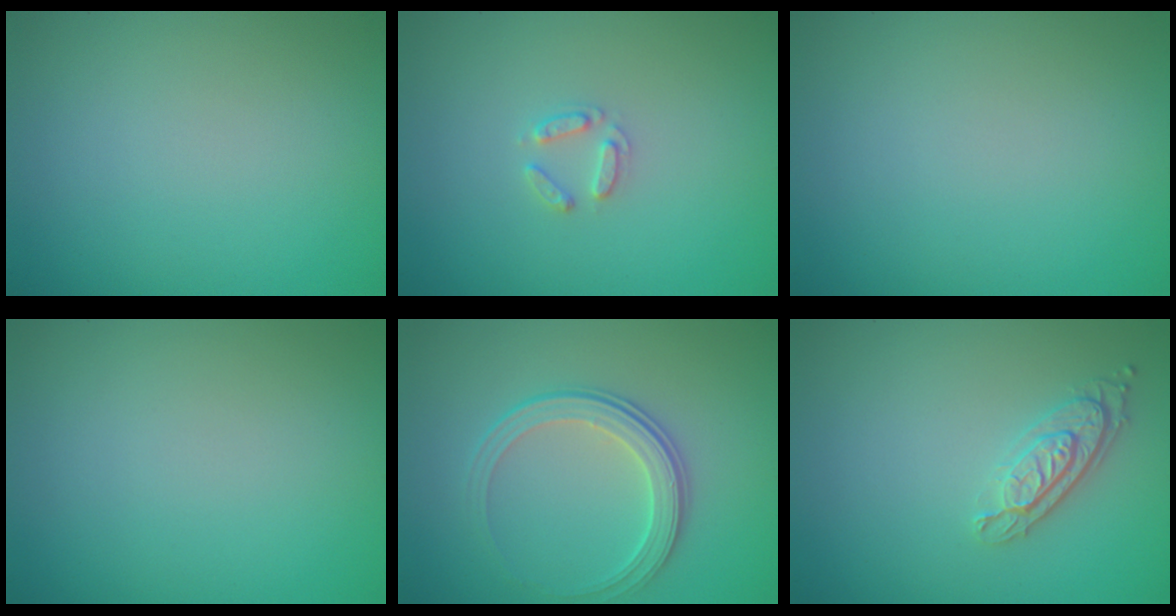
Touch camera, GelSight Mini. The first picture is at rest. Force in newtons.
{"total": 1.5, "press": 1.4, "slide": 0.2}
{"total": 0.0}
{"total": 0.0}
{"total": 2.8, "press": 2.2, "slide": 1.8}
{"total": 2.4, "press": 1.9, "slide": 1.4}